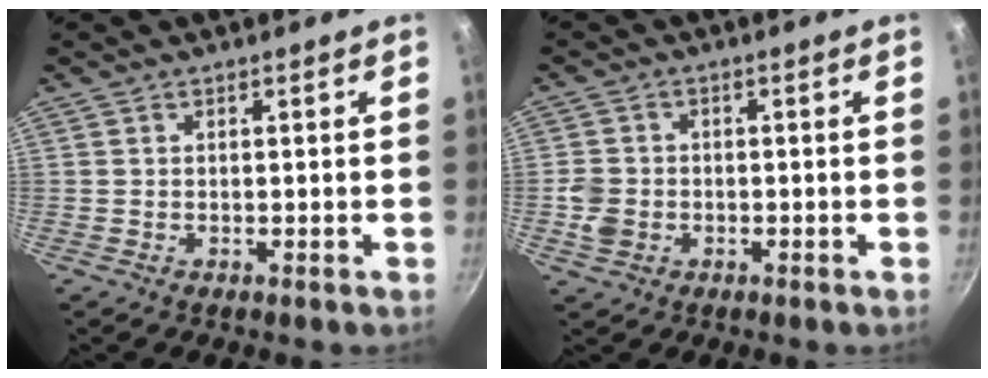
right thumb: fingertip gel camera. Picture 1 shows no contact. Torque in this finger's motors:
{"motor_torque": [0.84, 0.60, 0.58, 0.34, -0.01]}